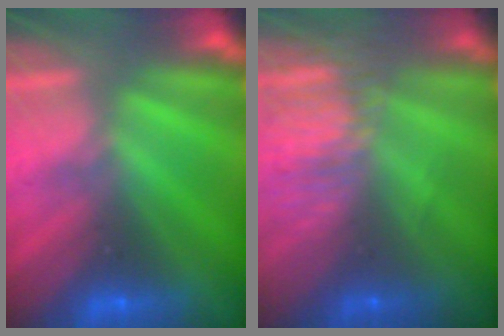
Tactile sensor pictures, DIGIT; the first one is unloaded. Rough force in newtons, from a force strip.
{"total": 8.3}